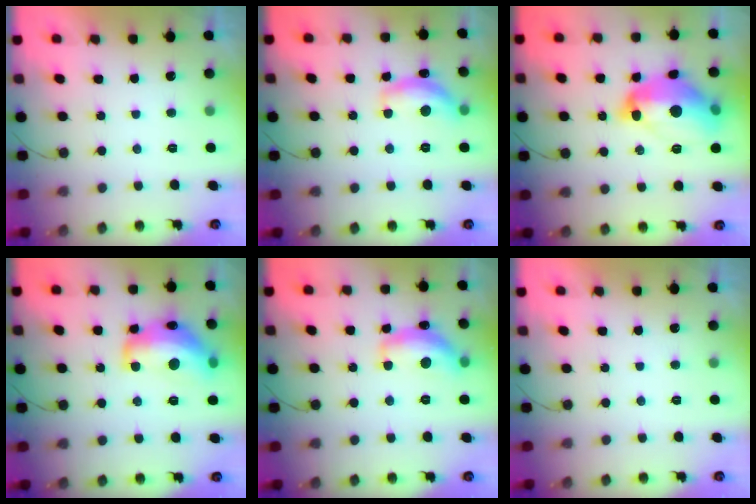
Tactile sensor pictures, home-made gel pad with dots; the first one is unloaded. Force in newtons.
{"total": 12.6, "press": 12.6, "slide": 0.5}
{"total": 16.6, "press": 16.4, "slide": 2.0}
{"total": 17.6, "press": 17.6, "slide": 0.9}
{"total": 13.7, "press": 13.7, "slide": 0.8}
{"total": 0.0}